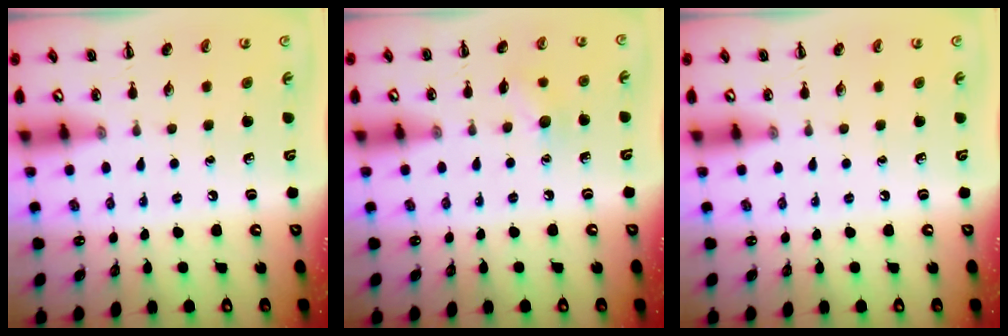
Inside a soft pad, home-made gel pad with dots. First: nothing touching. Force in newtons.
{"total": 7.1, "press": 6.9, "slide": 1.6}
{"total": 0.0}